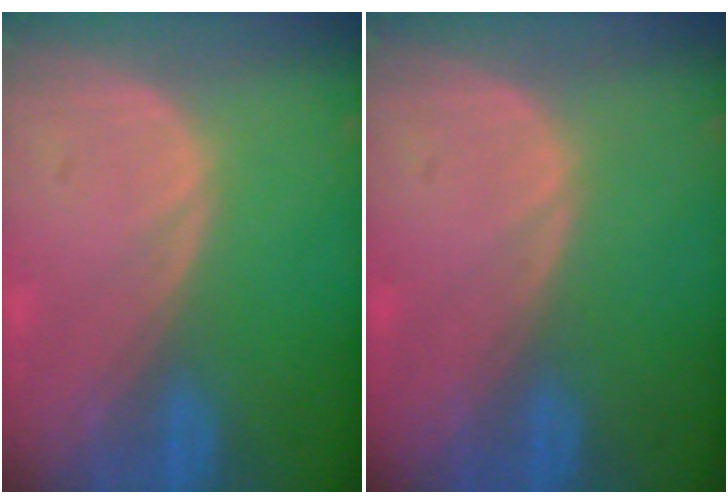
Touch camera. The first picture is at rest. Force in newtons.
{"total": 0.0}